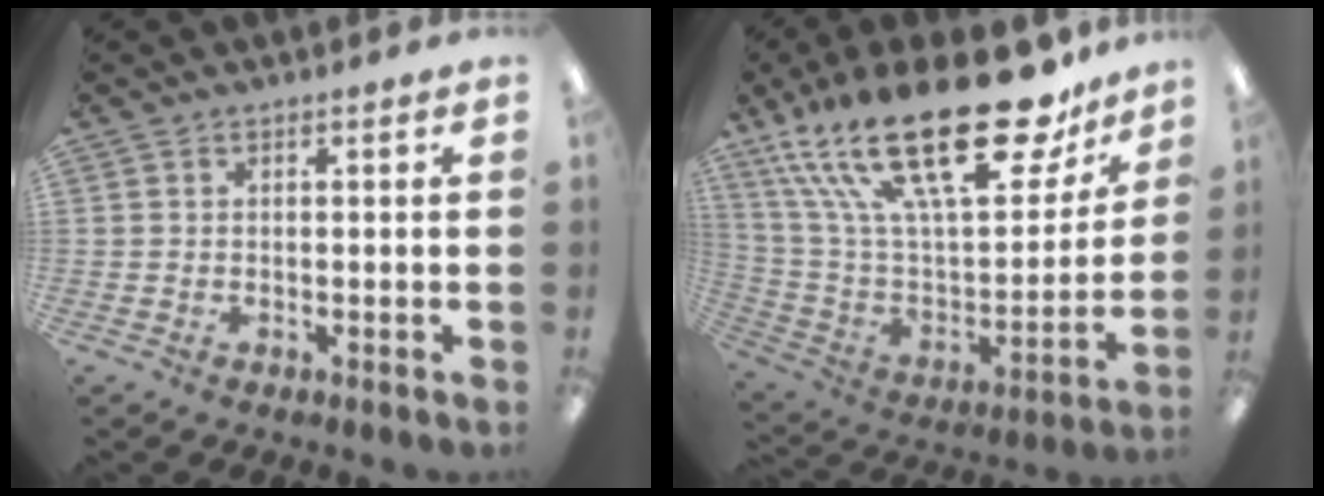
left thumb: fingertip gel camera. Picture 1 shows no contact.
{"total": 33.8, "force": [19.6, 13.4, 24.0], "torque": [-0.432, -0.118, 0.335]}